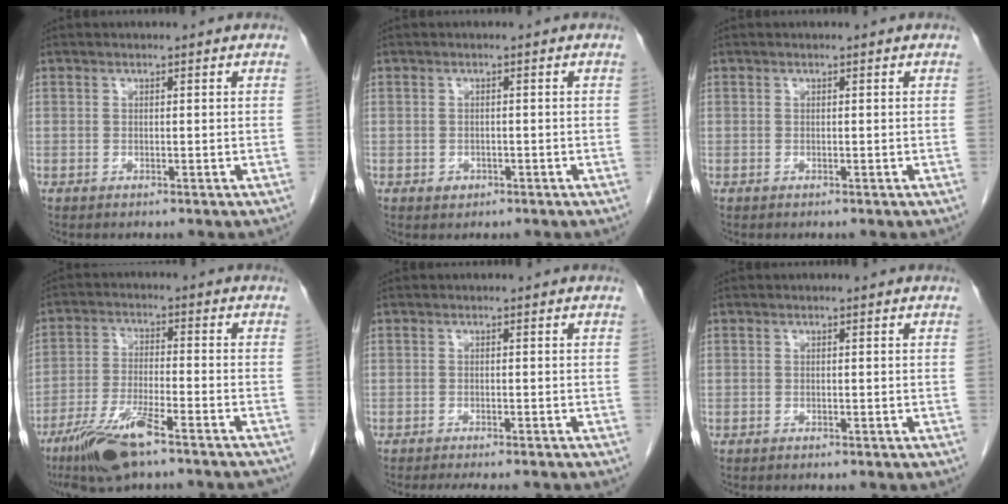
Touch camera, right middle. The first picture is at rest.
{"total": 1.2, "force": [-0.5, 1.1, 0.4], "torque": [-0.004, 0.004, -0.002]}
{"total": 0.0}
{"total": 12.7, "force": [-9.4, 1.5, 8.4], "torque": [-0.158, -0.023, -0.164]}
{"total": 6.8, "force": [-6.0, 1.3, 3.0], "torque": [-0.034, -0.010, -0.079]}
{"total": 0.7, "force": [-0.5, 0.2, 0.4], "torque": [-0.008, -0.001, -0.004]}